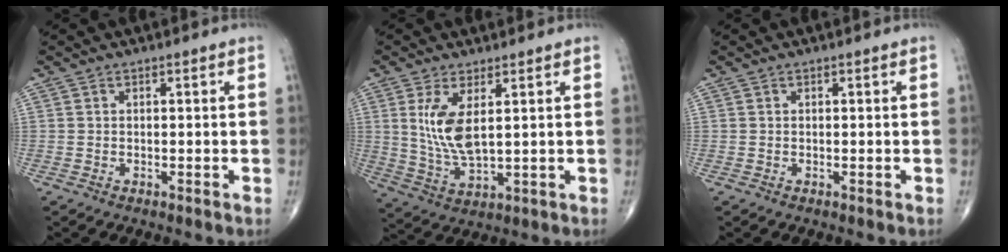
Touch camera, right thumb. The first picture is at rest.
{"total": 8.7, "force": [2.4, 3.3, 7.6], "torque": [-0.158, -0.023, 0.059]}
{"total": 0.0}